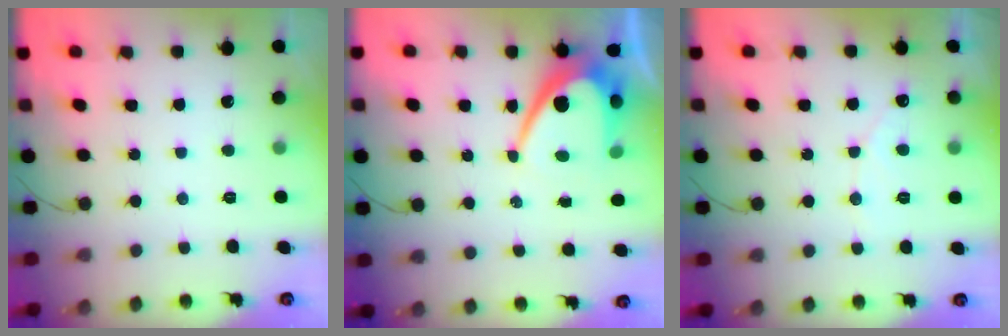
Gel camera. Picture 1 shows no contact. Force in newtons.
{"total": 10.7, "press": 10.6, "slide": 0.9}
{"total": 4.2, "press": 4.2, "slide": 0.3}